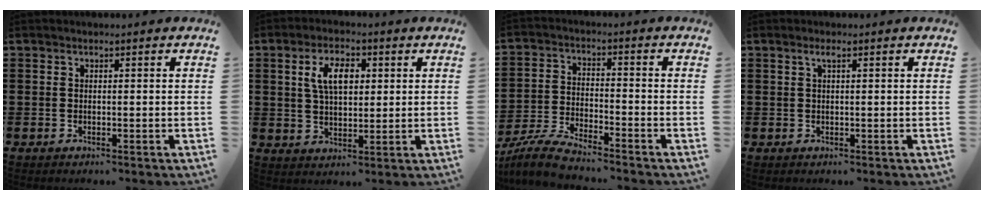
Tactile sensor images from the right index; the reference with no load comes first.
{"total": 6.2, "force": [1.7, 3.3, 5.0], "torque": [-0.101, 0.011, 0.025]}
{"total": 6.1, "force": [-5.9, 0.1, 1.9], "torque": [-0.055, -0.007, -0.117]}
{"total": 1.0, "force": [0.4, 0.1, 0.9], "torque": [-0.020, 0.003, 0.007]}